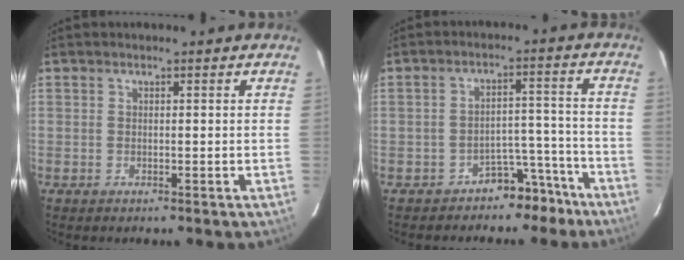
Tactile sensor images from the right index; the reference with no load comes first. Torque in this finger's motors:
{"motor_torque": [-0.36, -0.28, -0.50, -0.21]}